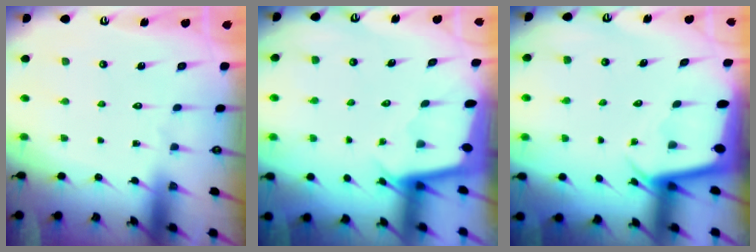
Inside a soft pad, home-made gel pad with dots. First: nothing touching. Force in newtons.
{"total": 1.8, "press": 1.8, "slide": 0.1}
{"total": 2.2, "press": 2.2, "slide": 0.1}